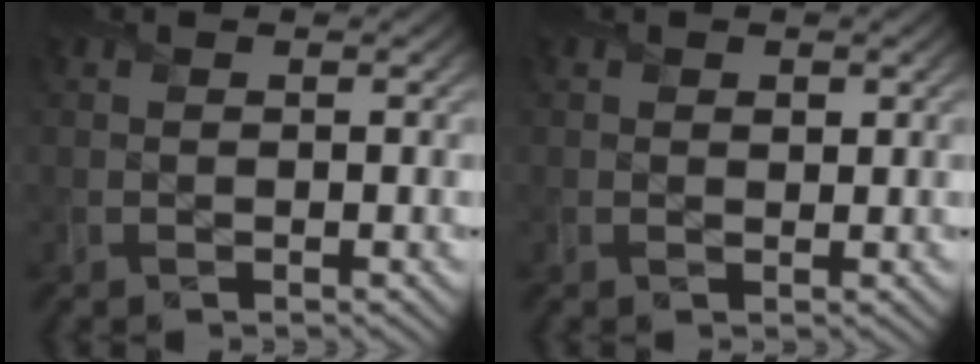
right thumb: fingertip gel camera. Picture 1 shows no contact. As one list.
[{"total": 0.9, "force": [0.4, 0.6, 0.4], "torque": [-0.004, -0.007, 0.008]}]